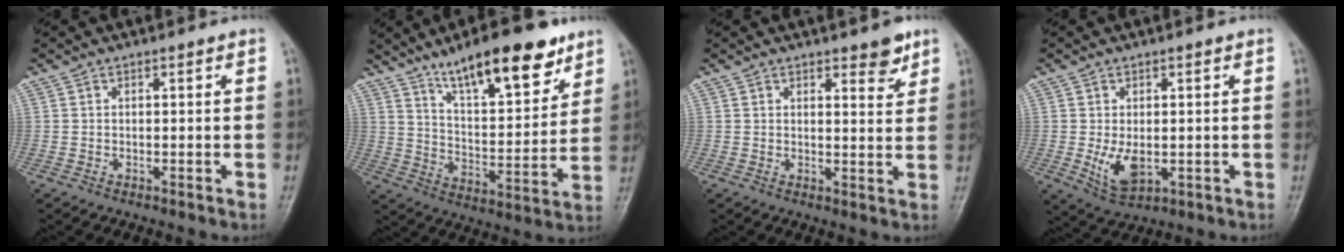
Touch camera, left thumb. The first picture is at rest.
{"total": 18.0, "force": [12.1, 5.7, 12.1], "torque": [-0.155, -0.061, 0.201]}
{"total": 4.2, "force": [2.9, 1.5, 2.6], "torque": [-0.019, -0.020, 0.037]}
{"total": 5.8, "force": [-0.5, 3.4, 4.6], "torque": [-0.078, -0.016, 0.003]}